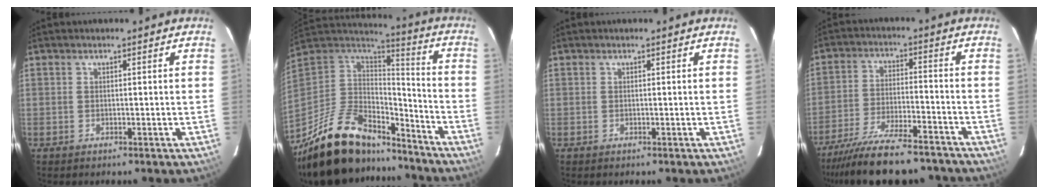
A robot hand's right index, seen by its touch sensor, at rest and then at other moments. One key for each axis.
{"total": 26.7, "fx": -19.8, "fy": 11.1, "fz": 14.0, "tx": -0.284, "ty": -0.002, "tz": -0.318}
{"total": 0.0}
{"total": 20.0, "fx": -17.3, "fy": 4.4, "fz": 8.9, "tx": -0.177, "ty": -0.031, "tz": -0.261}